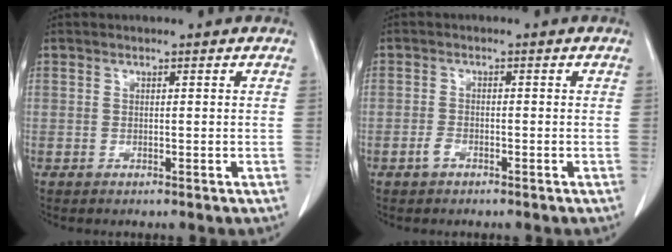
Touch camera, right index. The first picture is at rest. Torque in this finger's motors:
{"motor_torque": [0.06, -0.13, -0.05, -0.06]}